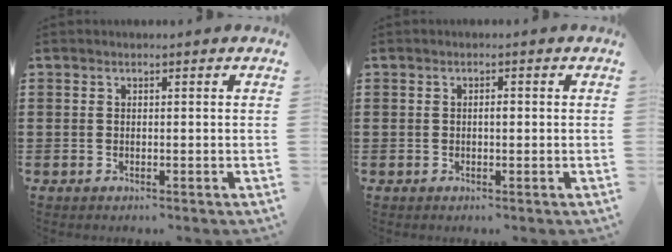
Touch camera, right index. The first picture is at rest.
{"total": 1.1, "force": [-0.1, 0.3, 1.0], "torque": [-0.020, -0.001, -0.002]}